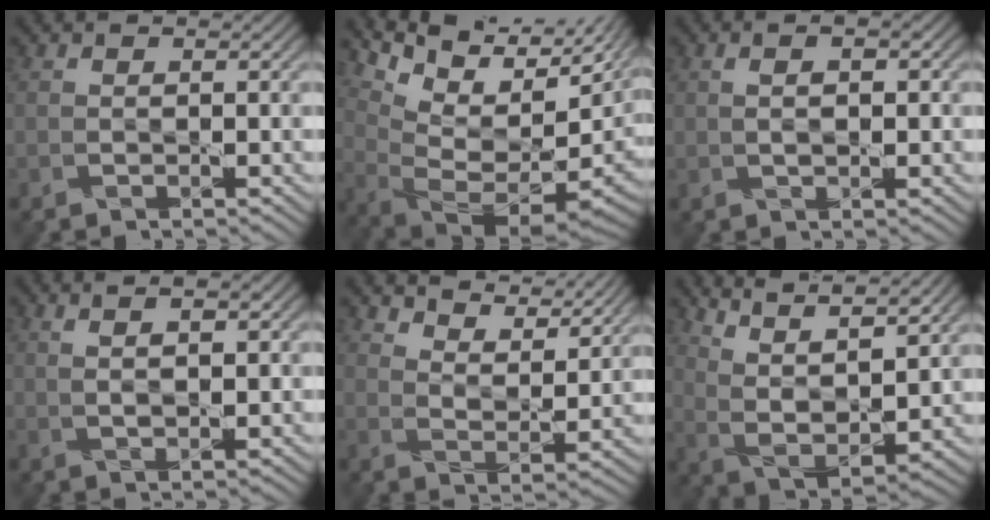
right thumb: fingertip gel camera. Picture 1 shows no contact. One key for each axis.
{"total": 15.3, "fx": 5.2, "fy": 8.4, "fz": 11.7, "tx": -0.196, "ty": 0.009, "tz": 0.135}
{"total": 3.0, "fx": 0.5, "fy": 1.2, "fz": 2.7, "tx": -0.039, "ty": -0.009, "tz": 0.008}
{"total": 4.0, "fx": 1.5, "fy": 1.1, "fz": 3.6, "tx": -0.054, "ty": 0.003, "tz": 0.021}
{"total": 7.7, "fx": 6.6, "fy": 2.4, "fz": 3.2, "tx": -0.064, "ty": -0.016, "tz": 0.117}
{"total": 11.6, "fx": 8.7, "fy": 2.9, "fz": 7.1, "tx": -0.151, "ty": -0.010, "tz": 0.145}